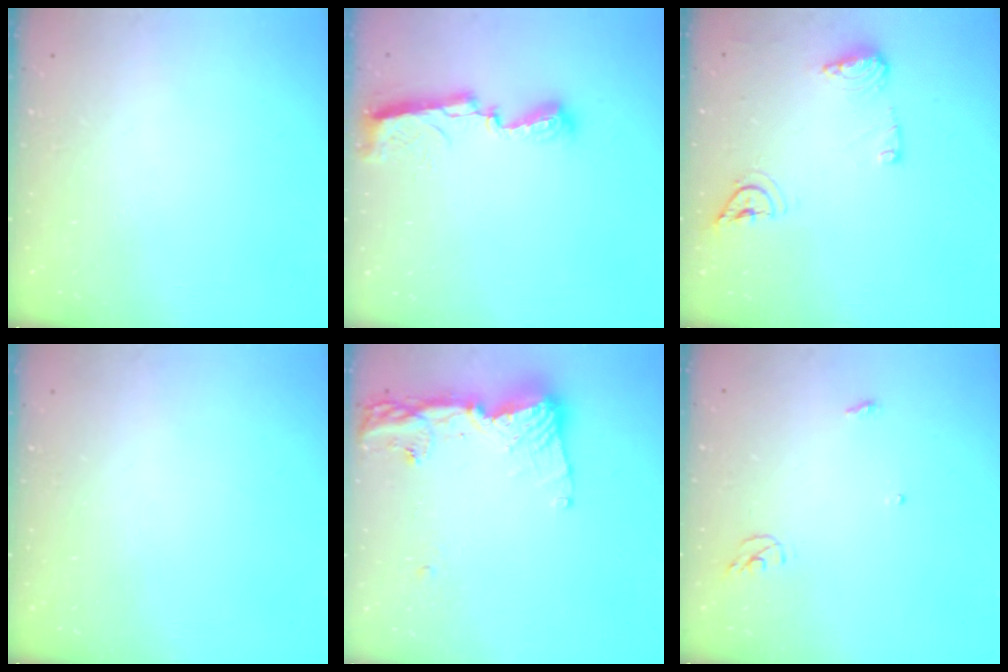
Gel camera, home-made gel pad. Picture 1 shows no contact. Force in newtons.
{"total": 7.9, "press": 7.8, "slide": 0.4}
{"total": 9.7, "press": 9.7, "slide": 0.3}
{"total": 0.0}
{"total": 14.5, "press": 14.4, "slide": 1.7}
{"total": 3.6, "press": 3.6, "slide": 0.3}